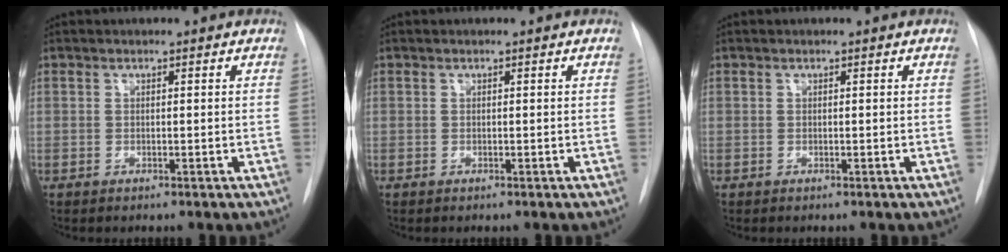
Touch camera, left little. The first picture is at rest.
{"total": 0.0}
{"total": 0.0}